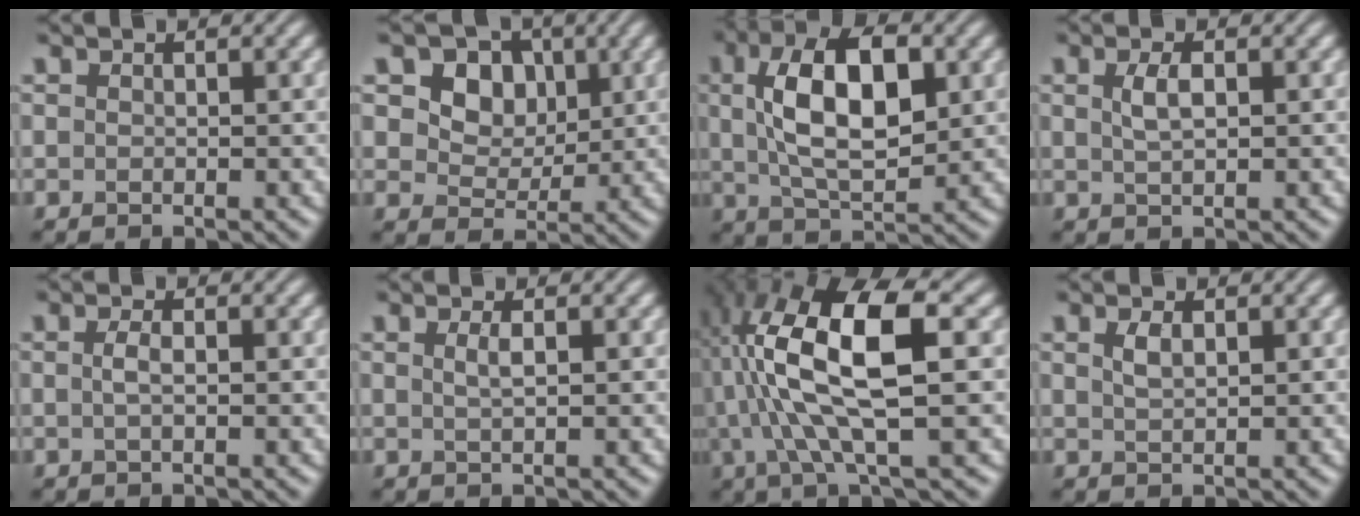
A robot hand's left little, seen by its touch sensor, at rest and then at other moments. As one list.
[{"total": 6.1, "force": [2.3, 4.7, 3.2], "torque": [-0.075, -0.007, 0.043]}, {"total": 9.4, "force": [1.8, 4.4, 8.1], "torque": [-0.147, 0.011, 0.028]}, {"total": 1.9, "force": [0.5, 0.8, 1.7], "torque": [-0.040, 0.002, 0.011]}, {"total": 1.2, "force": [0.0, 0.4, 1.1], "torque": [-0.027, 0.002, 0.000]}, {"total": 1.3, "force": [0.3, 0.4, 1.2], "torque": [-0.023, 0.003, 0.004]}, {"total": 11.2, "force": [1.2, 3.3, 10.6], "torque": [-0.206, 0.008, 0.026]}, {"total": 1.4, "force": [0.6, 0.6, 1.1], "torque": [-0.027, 0.001, 0.015]}]